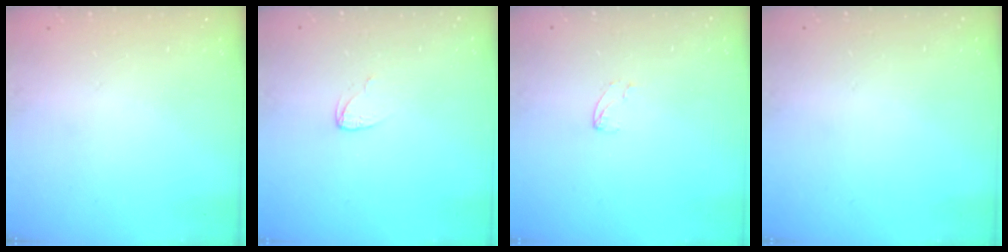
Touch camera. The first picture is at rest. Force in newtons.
{"total": 3.0, "press": 3.0, "slide": 0.3}
{"total": 2.8, "press": 2.8, "slide": 0.3}
{"total": 0.0}